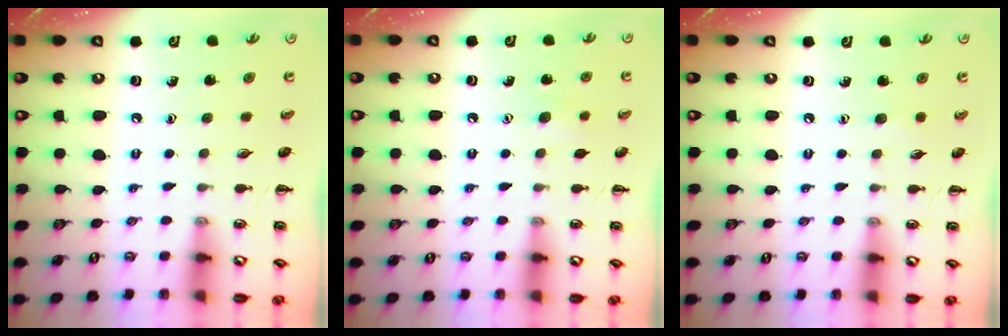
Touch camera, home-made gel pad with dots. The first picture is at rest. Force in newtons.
{"total": 6.1, "press": 5.9, "slide": 1.3}
{"total": 3.2, "press": 3.0, "slide": 0.8}